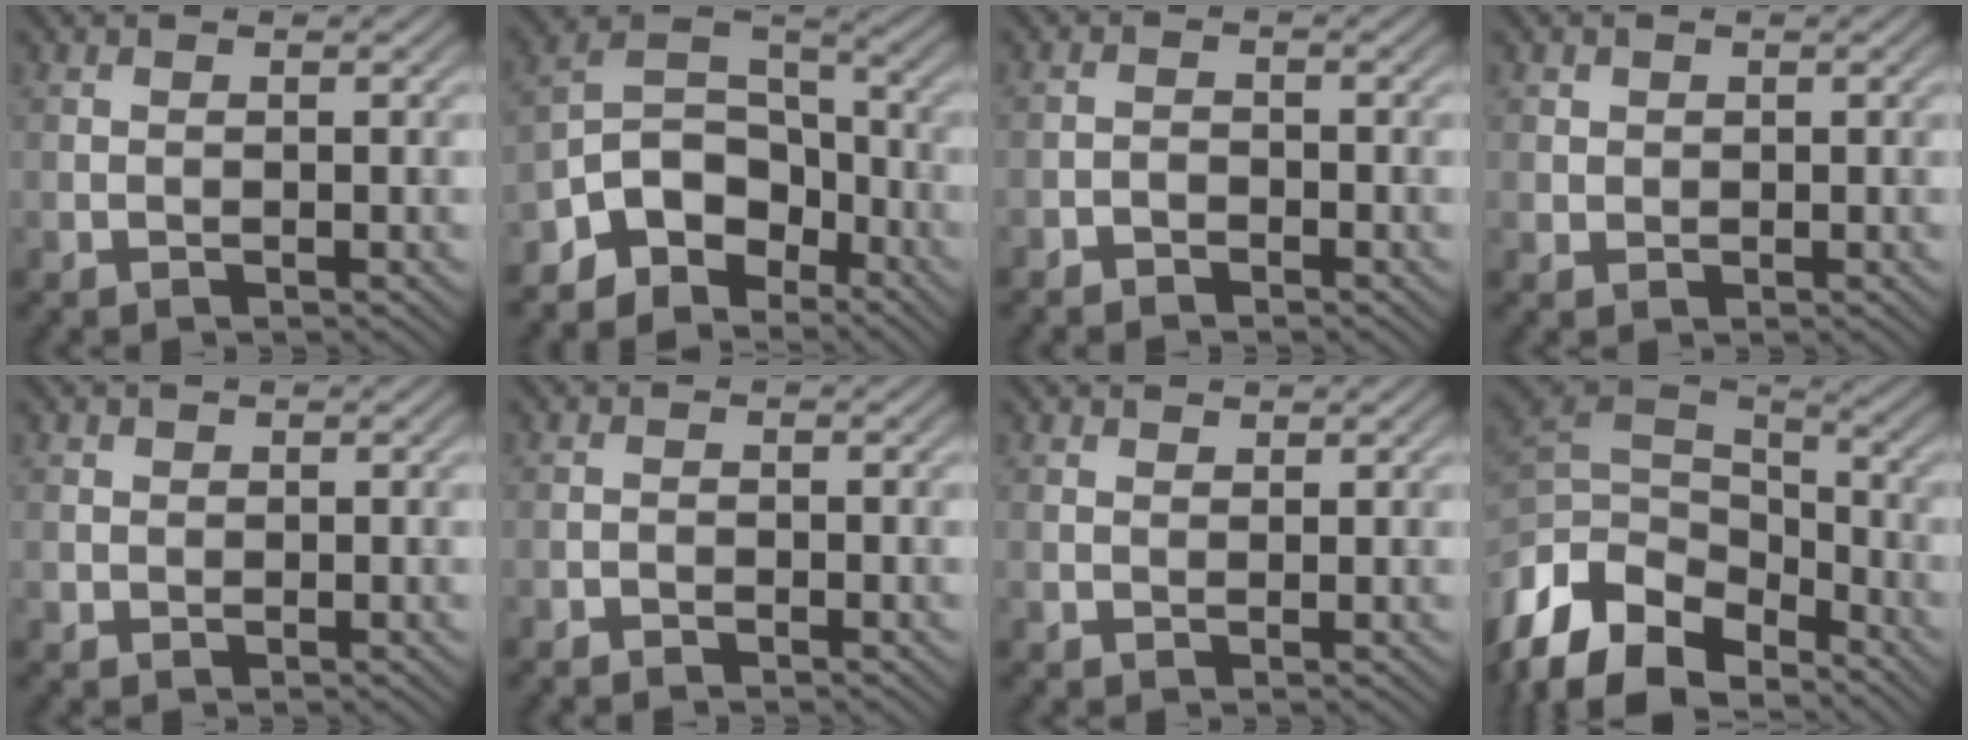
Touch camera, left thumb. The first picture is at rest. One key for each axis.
{"total": 9.3, "fx": -5.9, "fy": 5.6, "fz": 4.6, "tx": -0.076, "ty": 0.001, "tz": -0.127}
{"total": 1.5, "fx": -1.3, "fy": 0.7, "fz": 0.4, "tx": -0.004, "ty": 0.001, "tz": -0.029}
{"total": 1.4, "fx": 0.5, "fy": 1.3, "fz": 0.3, "tx": -0.006, "ty": -0.005, "tz": 0.010}
{"total": 1.1, "fx": 0.3, "fy": 1.1, "fz": 0.2, "tx": -0.002, "ty": -0.005, "tz": 0.006}
{"total": 0.9, "fx": -0.8, "fy": 0.4, "fz": 0.2, "tx": -0.001, "ty": -0.001, "tz": -0.017}
{"total": 1.2, "fx": 0.8, "fy": 0.8, "fz": 0.2, "tx": -0.005, "ty": -0.002, "tz": 0.017}
{"total": 14.2, "fx": -7.3, "fy": 8.8, "fz": 8.4, "tx": -0.237, "ty": -0.014, "tz": -0.127}